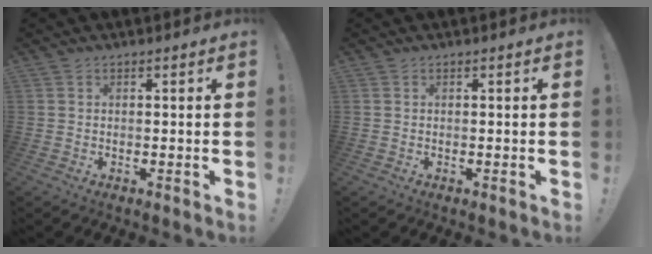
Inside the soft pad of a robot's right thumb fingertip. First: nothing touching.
{"total": 0.0}